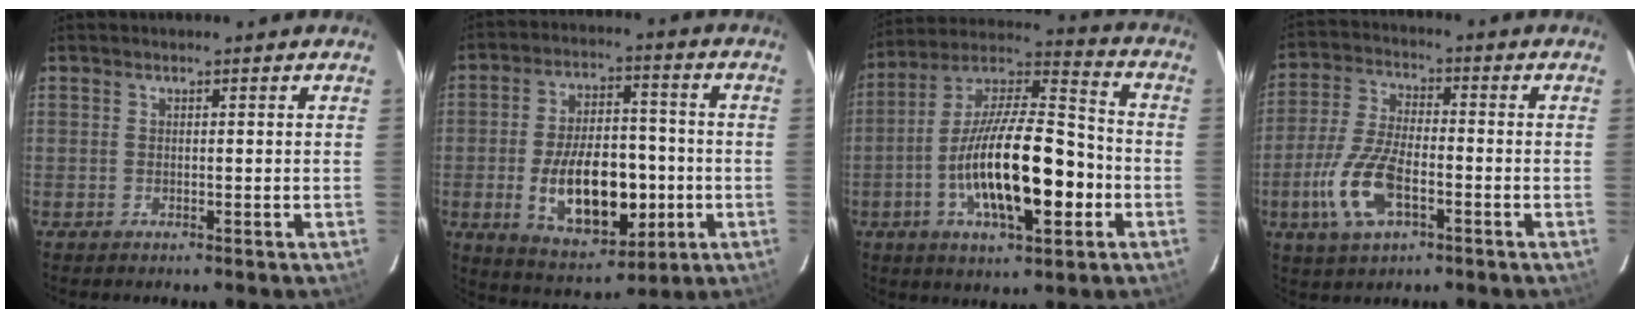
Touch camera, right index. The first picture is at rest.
{"total": 17.3, "force": [-3.7, 9.1, 14.2], "torque": [-0.261, 0.004, -0.036]}
{"total": 20.6, "force": [-5.5, 6.7, 18.6], "torque": [-0.340, 0.001, -0.097]}
{"total": 12.0, "force": [-4.5, 5.1, 9.8], "torque": [-0.219, -0.004, -0.084]}